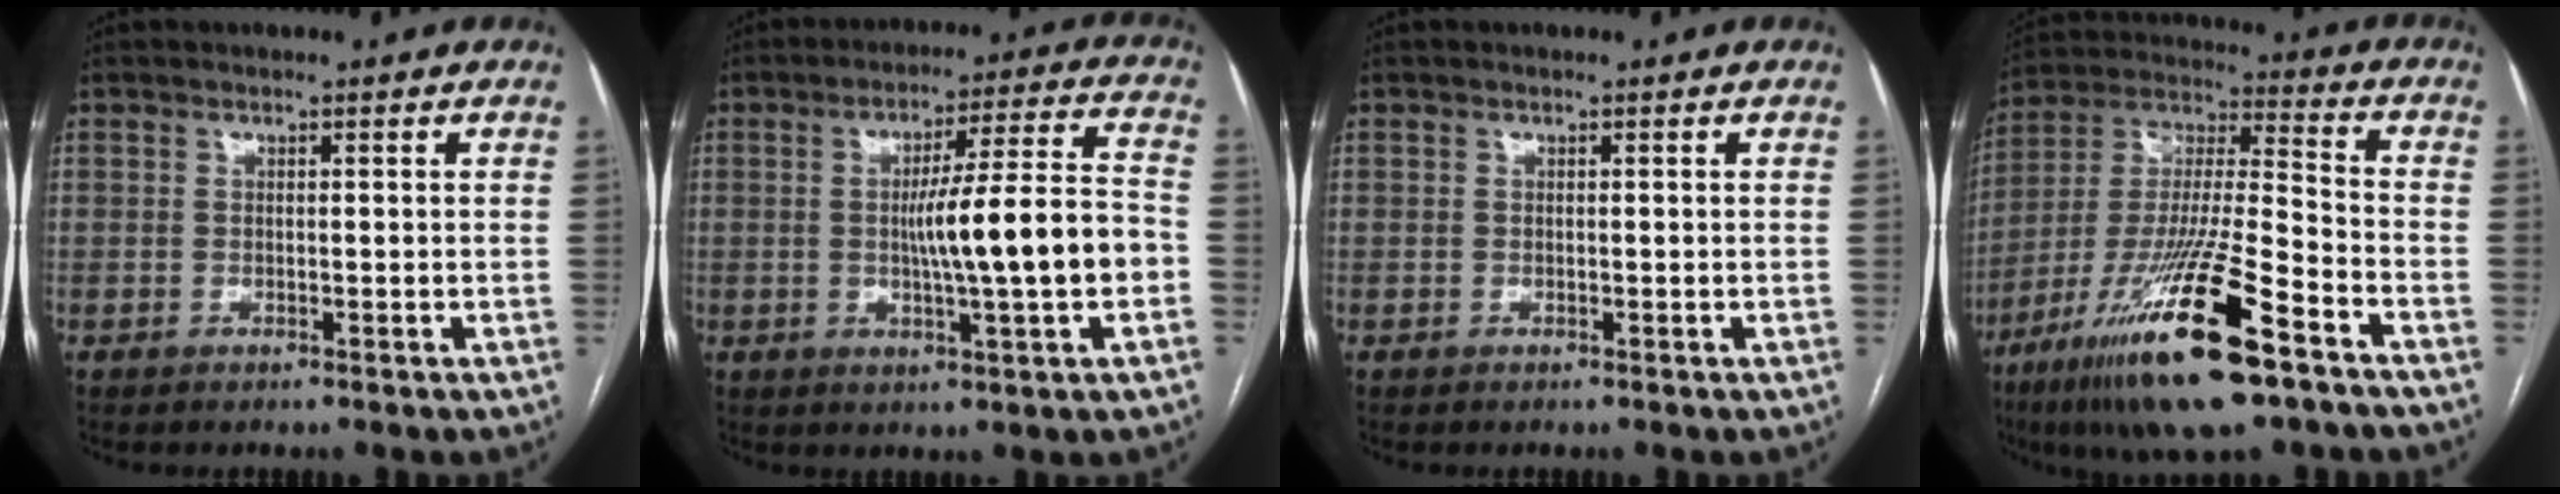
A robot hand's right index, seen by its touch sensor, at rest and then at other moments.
{"total": 13.0, "force": [-1.7, 0.3, 12.9], "torque": [-0.205, 0.012, -0.026]}
{"total": 0.0}
{"total": 21.6, "force": [-12.2, 2.2, 17.6], "torque": [-0.348, -0.042, -0.221]}